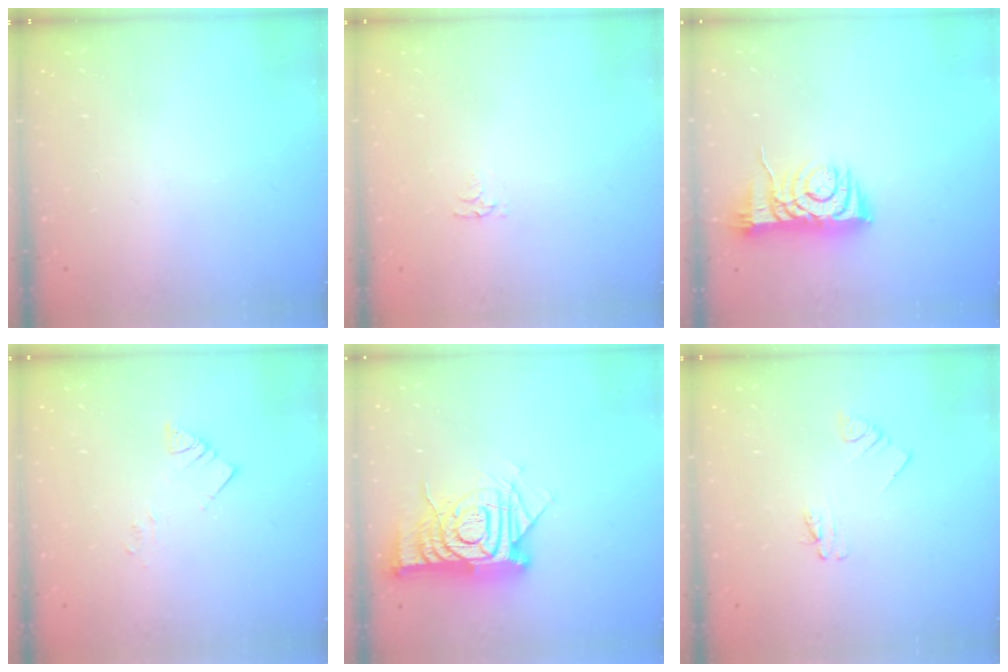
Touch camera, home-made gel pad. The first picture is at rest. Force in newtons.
{"total": 2.6, "press": 2.6, "slide": 0.4}
{"total": 7.1, "press": 7.0, "slide": 0.9}
{"total": 3.3, "press": 3.3, "slide": 0.1}
{"total": 15.4, "press": 15.3, "slide": 1.6}
{"total": 1.8, "press": 1.8, "slide": 0.1}